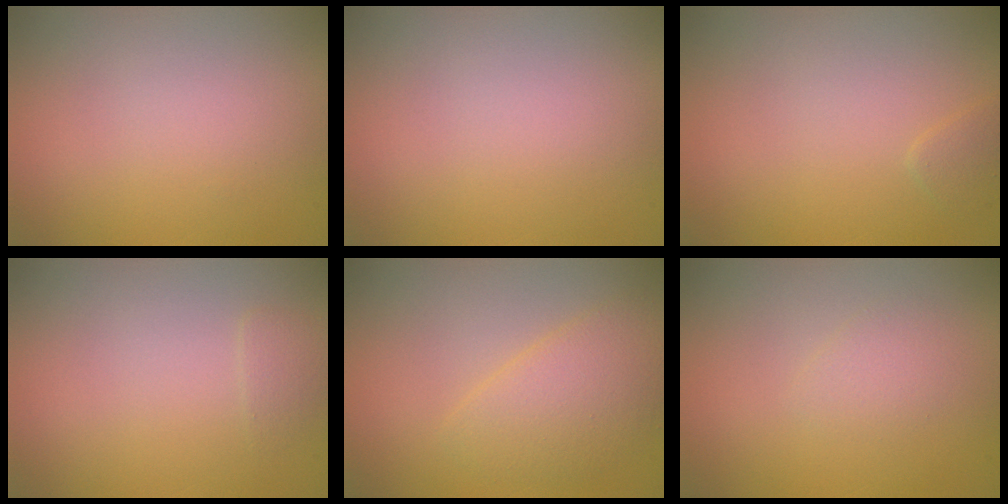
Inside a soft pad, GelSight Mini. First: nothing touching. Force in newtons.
{"total": 0.0}
{"total": 0.8, "press": 0.8, "slide": 0.1}
{"total": 0.7, "press": 0.7, "slide": 0.2}
{"total": 3.1, "press": 3.1, "slide": 0.1}
{"total": 1.0, "press": 1.0, "slide": 0.0}